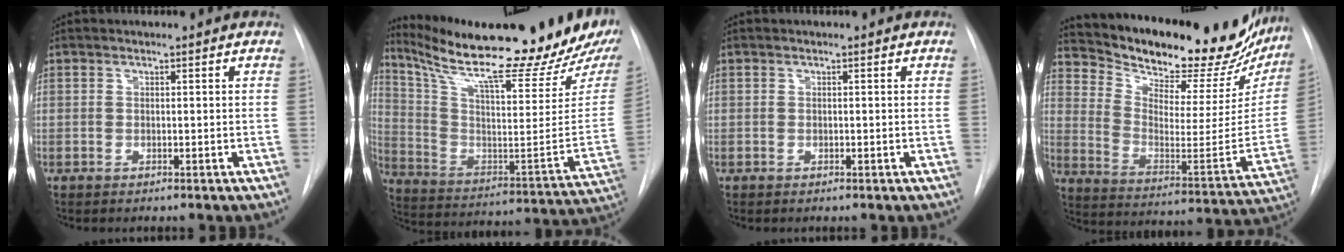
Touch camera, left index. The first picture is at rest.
{"total": 28.6, "force": [23.6, 1.7, 16.1], "torque": [-0.270, -0.077, 0.341]}
{"total": 0.0}
{"total": 28.3, "force": [25.0, 7.6, 10.7], "torque": [-0.167, -0.056, 0.340]}